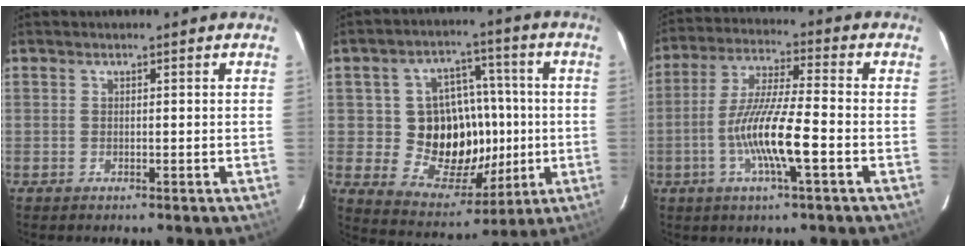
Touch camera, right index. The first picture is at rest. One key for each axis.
{"total": 15.9, "fx": -1.0, "fy": 13.1, "fz": 8.9, "tx": -0.173, "ty": 0.015, "tz": 0.006}
{"total": 12.0, "fx": -4.0, "fy": 0.9, "fz": 11.3, "tx": -0.224, "ty": -0.004, "tz": -0.076}